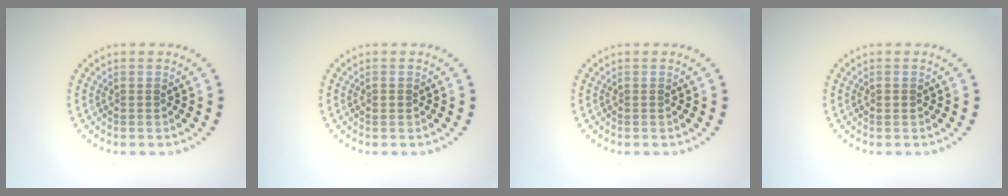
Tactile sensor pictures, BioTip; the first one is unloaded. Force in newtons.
{"total": 0.8, "press": 0.8, "slide": 0.0}
{"total": 0.0}
{"total": 0.6, "press": 0.6, "slide": 0.1}